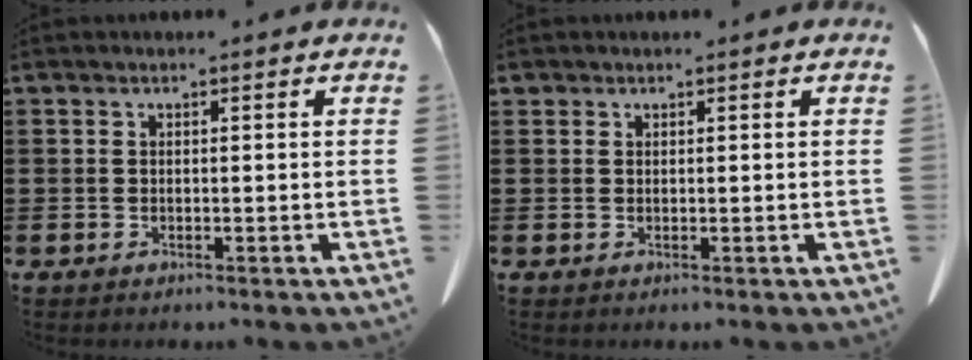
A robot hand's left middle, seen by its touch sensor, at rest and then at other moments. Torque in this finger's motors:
{"motor_torque": [0.04, -0.05, 0.08, 0.01]}